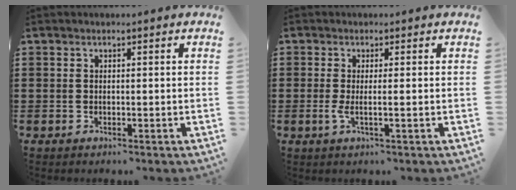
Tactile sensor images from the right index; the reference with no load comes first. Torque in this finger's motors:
{"motor_torque": [-0.01, 0.19, 0.05, 0.00]}